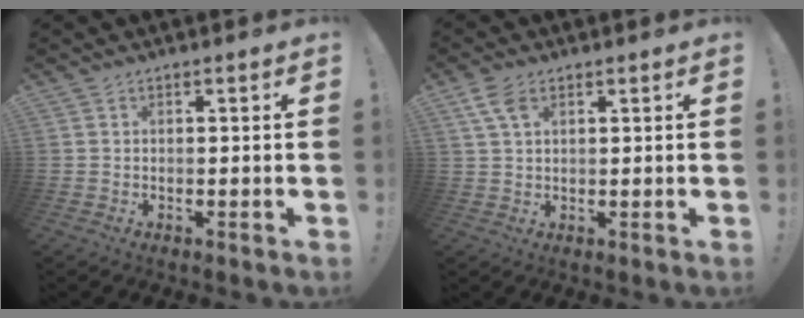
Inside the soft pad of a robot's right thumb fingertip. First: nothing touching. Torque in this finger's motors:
{"motor_torque": [0.65, 0.57, 0.54, 0.21, 0.15]}